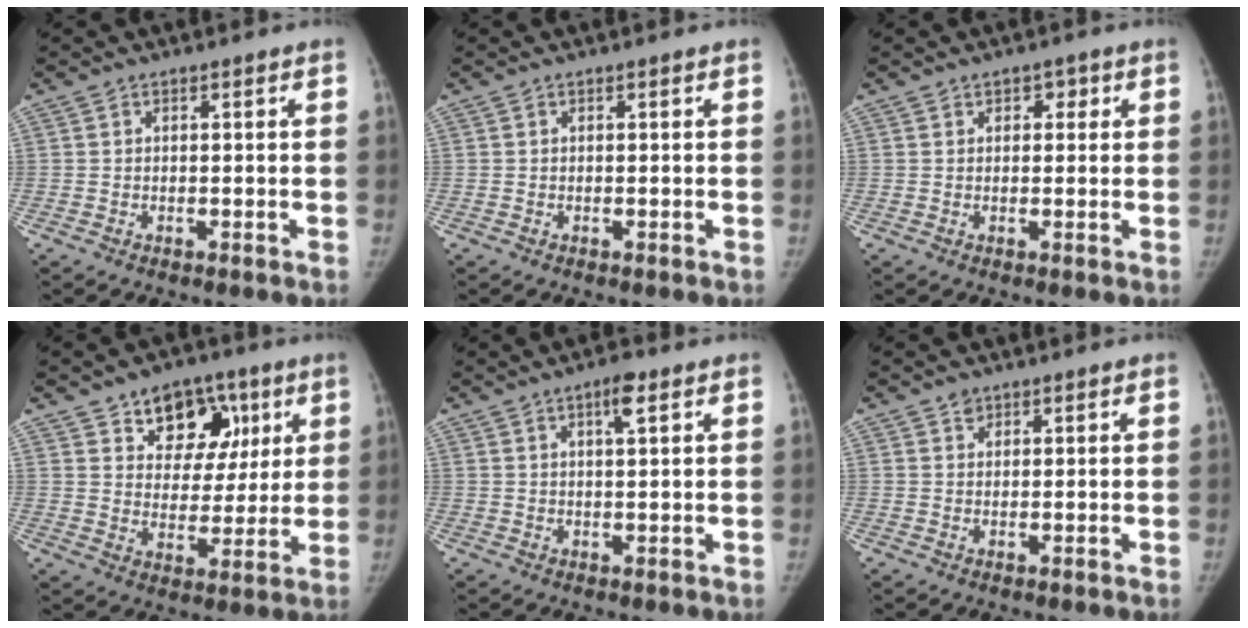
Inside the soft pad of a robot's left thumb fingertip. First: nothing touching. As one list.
[{"total": 0.0}, {"total": 2.1, "force": [0.9, 1.6, 0.9], "torque": [0.014, -0.006, 0.007]}, {"total": 13.2, "force": [6.9, 9.3, 6.3], "torque": [-0.030, -0.029, 0.104]}, {"total": 3.5, "force": [1.8, 0.9, 2.8], "torque": [-0.037, -0.009, 0.028]}, {"total": 1.8, "force": [1.2, 1.2, 0.4], "torque": [0.007, -0.007, 0.018]}]